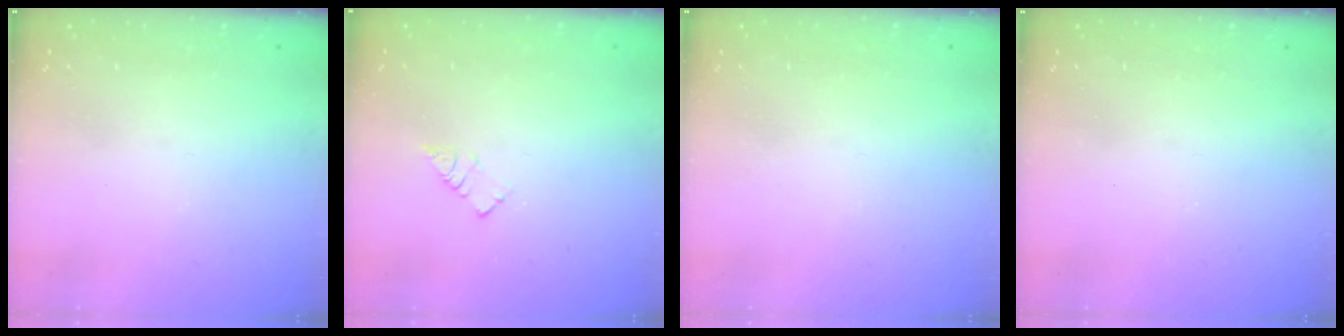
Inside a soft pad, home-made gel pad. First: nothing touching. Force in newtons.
{"total": 3.7, "press": 3.7, "slide": 0.2}
{"total": 2.8, "press": 2.8, "slide": 0.4}
{"total": 2.5, "press": 2.4, "slide": 0.4}